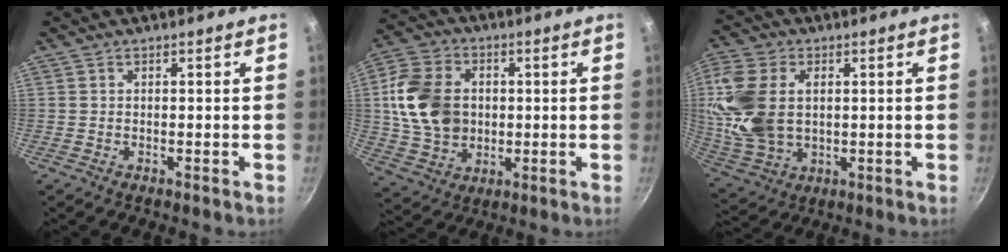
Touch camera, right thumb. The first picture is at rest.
{"total": 15.4, "force": [1.4, 12.0, 9.6], "torque": [-0.162, 0.007, 0.028]}
{"total": 14.7, "force": [2.0, 10.0, 10.6], "torque": [-0.211, -0.006, 0.047]}